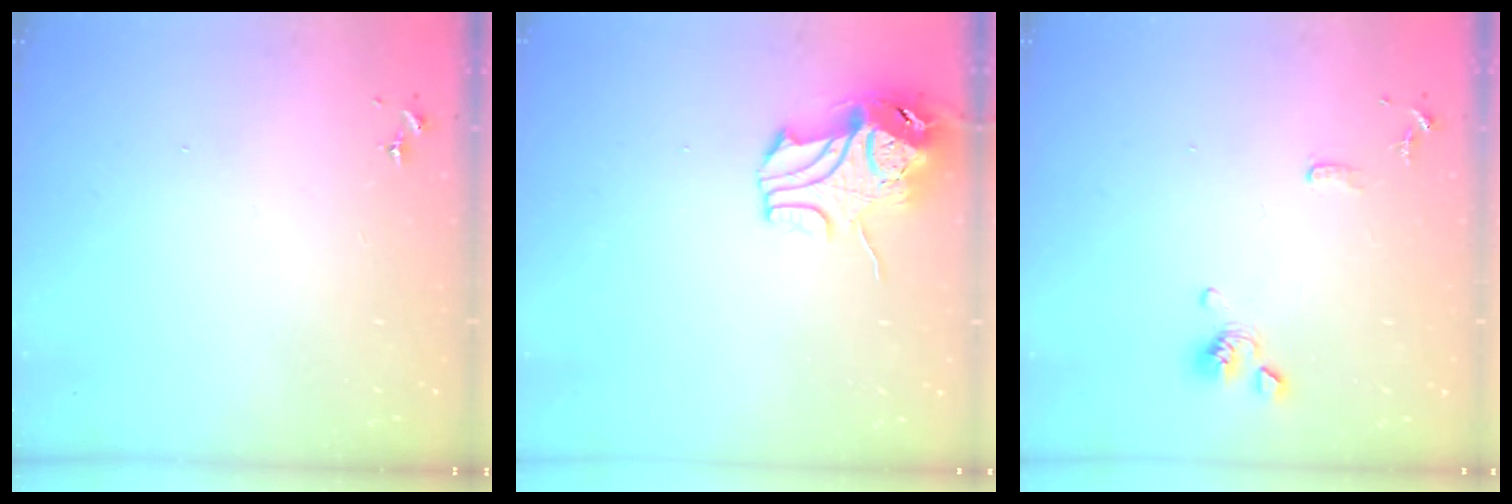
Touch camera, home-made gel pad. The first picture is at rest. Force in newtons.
{"total": 10.3, "press": 10.2, "slide": 1.5}
{"total": 10.8, "press": 10.6, "slide": 2.0}